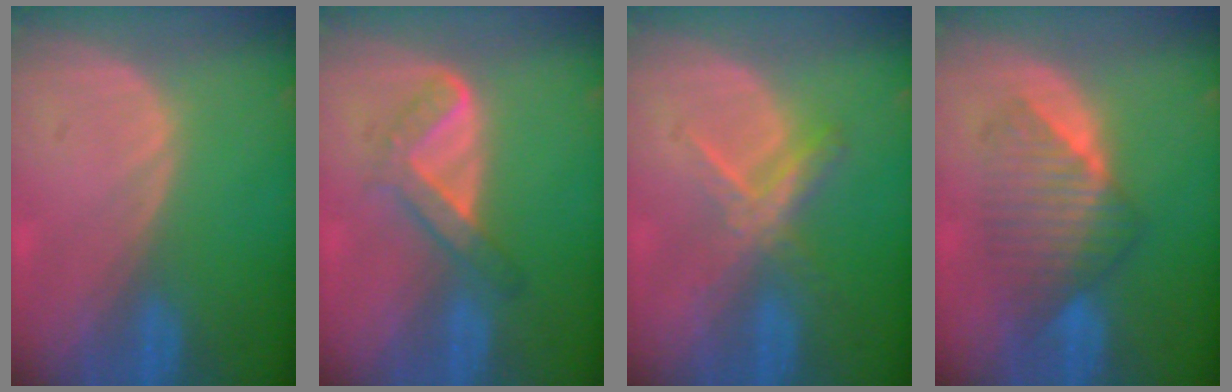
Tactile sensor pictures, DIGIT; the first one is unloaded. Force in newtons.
{"total": 4.8, "press": 4.7, "slide": 0.7}
{"total": 5.5, "press": 5.1, "slide": 2.1}
{"total": 6.9, "press": 6.9, "slide": 0.5}